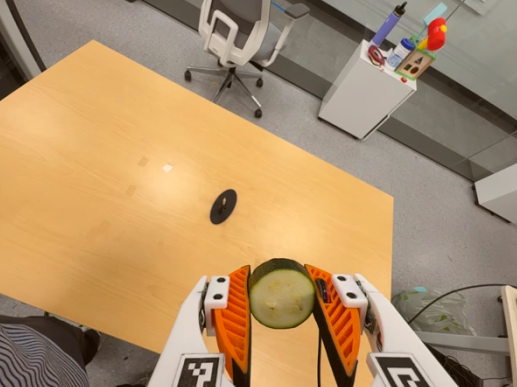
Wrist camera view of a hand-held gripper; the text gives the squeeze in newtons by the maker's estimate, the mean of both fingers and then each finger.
{"total": 12.5, "left": 11.9, "right": 13.2}